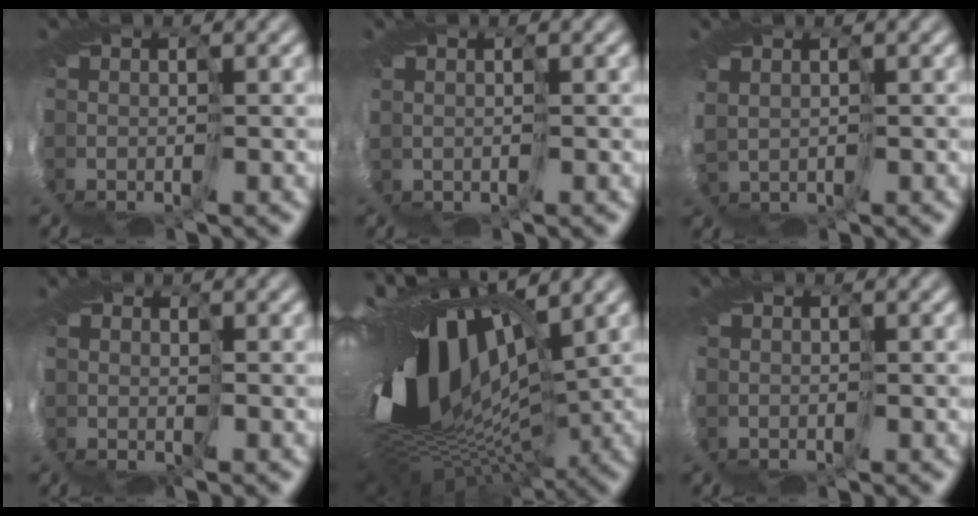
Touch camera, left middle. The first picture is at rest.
{"total": 0.8, "force": [0.5, 0.6, -0.1], "torque": [-0.018, 0.003, 0.019]}
{"total": 2.2, "force": [1.4, 1.5, 0.9], "torque": [-0.054, 0.011, 0.032]}
{"total": 1.1, "force": [0.9, 0.4, -0.6], "torque": [-0.003, 0.002, 0.011]}
{"total": 16.7, "force": [2.6, 8.0, 14.5], "torque": [-0.277, -0.039, 0.046]}
{"total": 0.8, "force": [-0.2, 0.8, -0.1], "torque": [-0.013, -0.003, 0.007]}